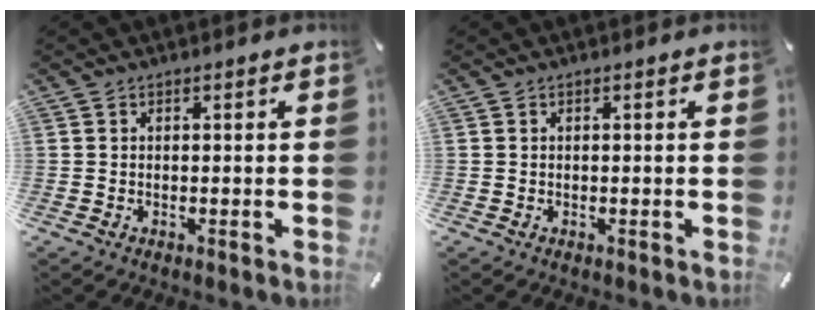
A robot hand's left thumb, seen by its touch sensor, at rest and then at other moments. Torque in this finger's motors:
{"motor_torque": [0.00, 0.00, 0.00, 0.00, 0.00]}